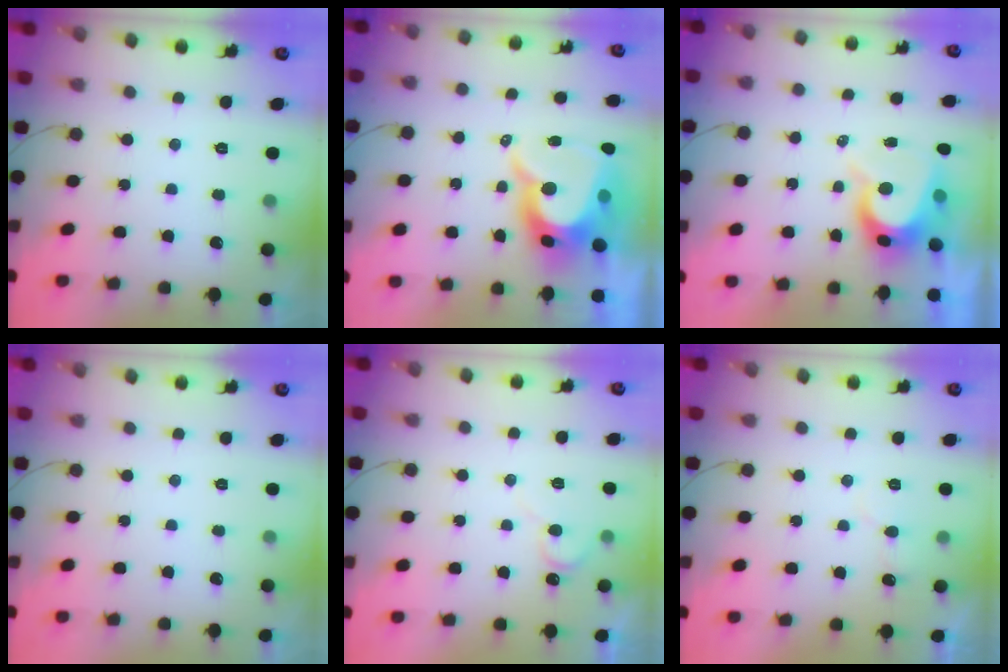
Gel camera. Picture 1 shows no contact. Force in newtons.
{"total": 14.7, "press": 14.7, "slide": 1.0}
{"total": 8.6, "press": 8.5, "slide": 1.0}
{"total": 0.0}
{"total": 7.0, "press": 6.9, "slide": 0.7}
{"total": 5.4, "press": 5.4, "slide": 0.2}